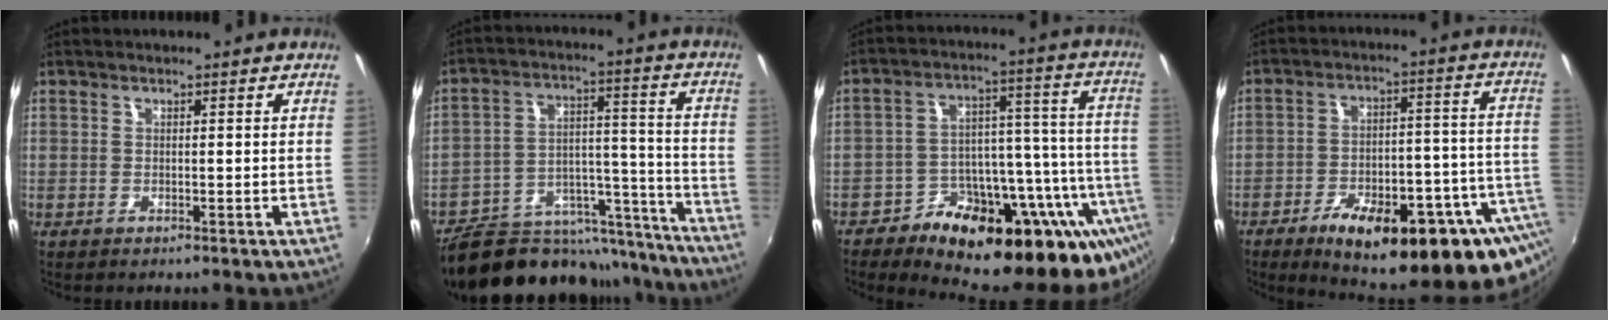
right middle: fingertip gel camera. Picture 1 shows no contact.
{"total": 24.1, "force": [-20.6, 9.9, 7.7], "torque": [-0.137, 0.051, -0.273]}
{"total": 28.1, "force": [-20.6, 11.1, 15.5], "torque": [-0.188, 0.011, -0.291]}
{"total": 27.7, "force": [-16.2, 9.3, 20.4], "torque": [-0.295, -0.021, -0.210]}